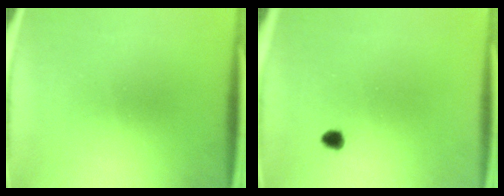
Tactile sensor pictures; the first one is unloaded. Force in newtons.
{"total": 1.6}